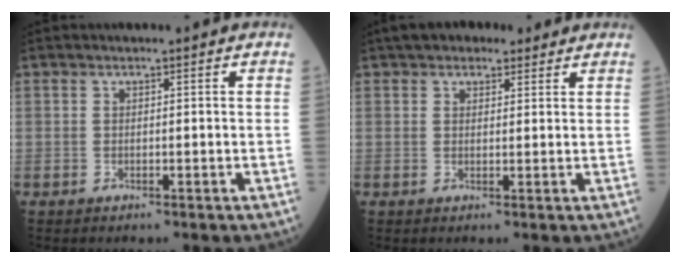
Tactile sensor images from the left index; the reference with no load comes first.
{"total": 5.6, "force": [4.3, 2.7, 2.3], "torque": [-0.026, 0.029, 0.068]}